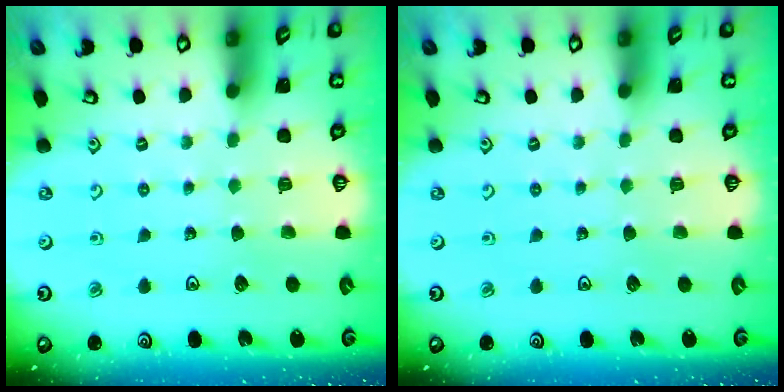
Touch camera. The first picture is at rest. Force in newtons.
{"total": 0.0}